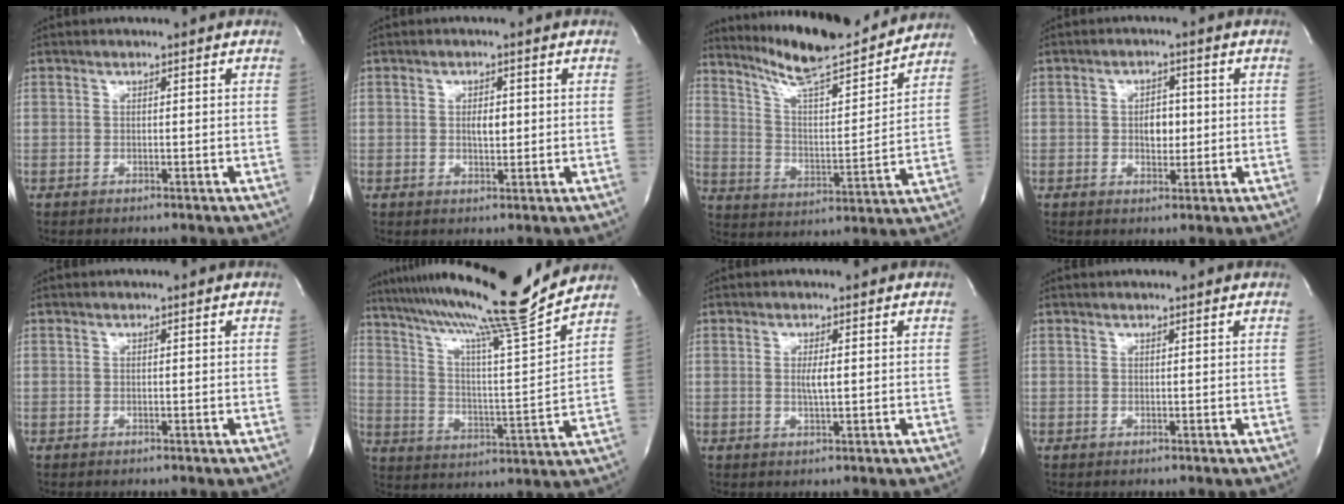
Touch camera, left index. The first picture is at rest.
{"total": 2.5, "force": [0.2, 1.1, 2.2], "torque": [-0.038, -0.002, 0.004]}
{"total": 18.6, "force": [16.7, 1.7, 8.0], "torque": [-0.134, -0.013, 0.262]}
{"total": 3.6, "force": [-0.1, 2.2, 2.9], "torque": [-0.041, 0.003, 0.002]}
{"total": 0.0}
{"total": 20.3, "force": [17.7, -1.6, 9.9], "torque": [-0.174, -0.029, 0.273]}
{"total": 2.0, "force": [0.2, 0.1, 2.0], "torque": [-0.041, -0.004, 0.002]}
{"total": 1.4, "force": [1.3, 0.0, 0.4], "torque": [-0.008, 0.008, 0.018]}